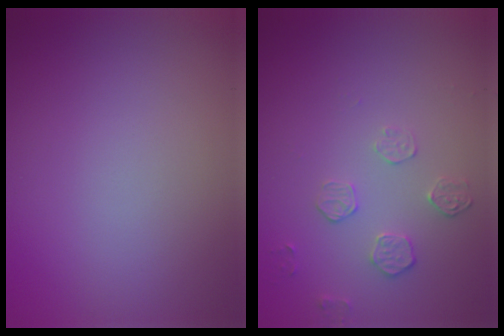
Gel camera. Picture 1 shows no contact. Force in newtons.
{"total": 1.7, "press": 1.0, "slide": 1.4}